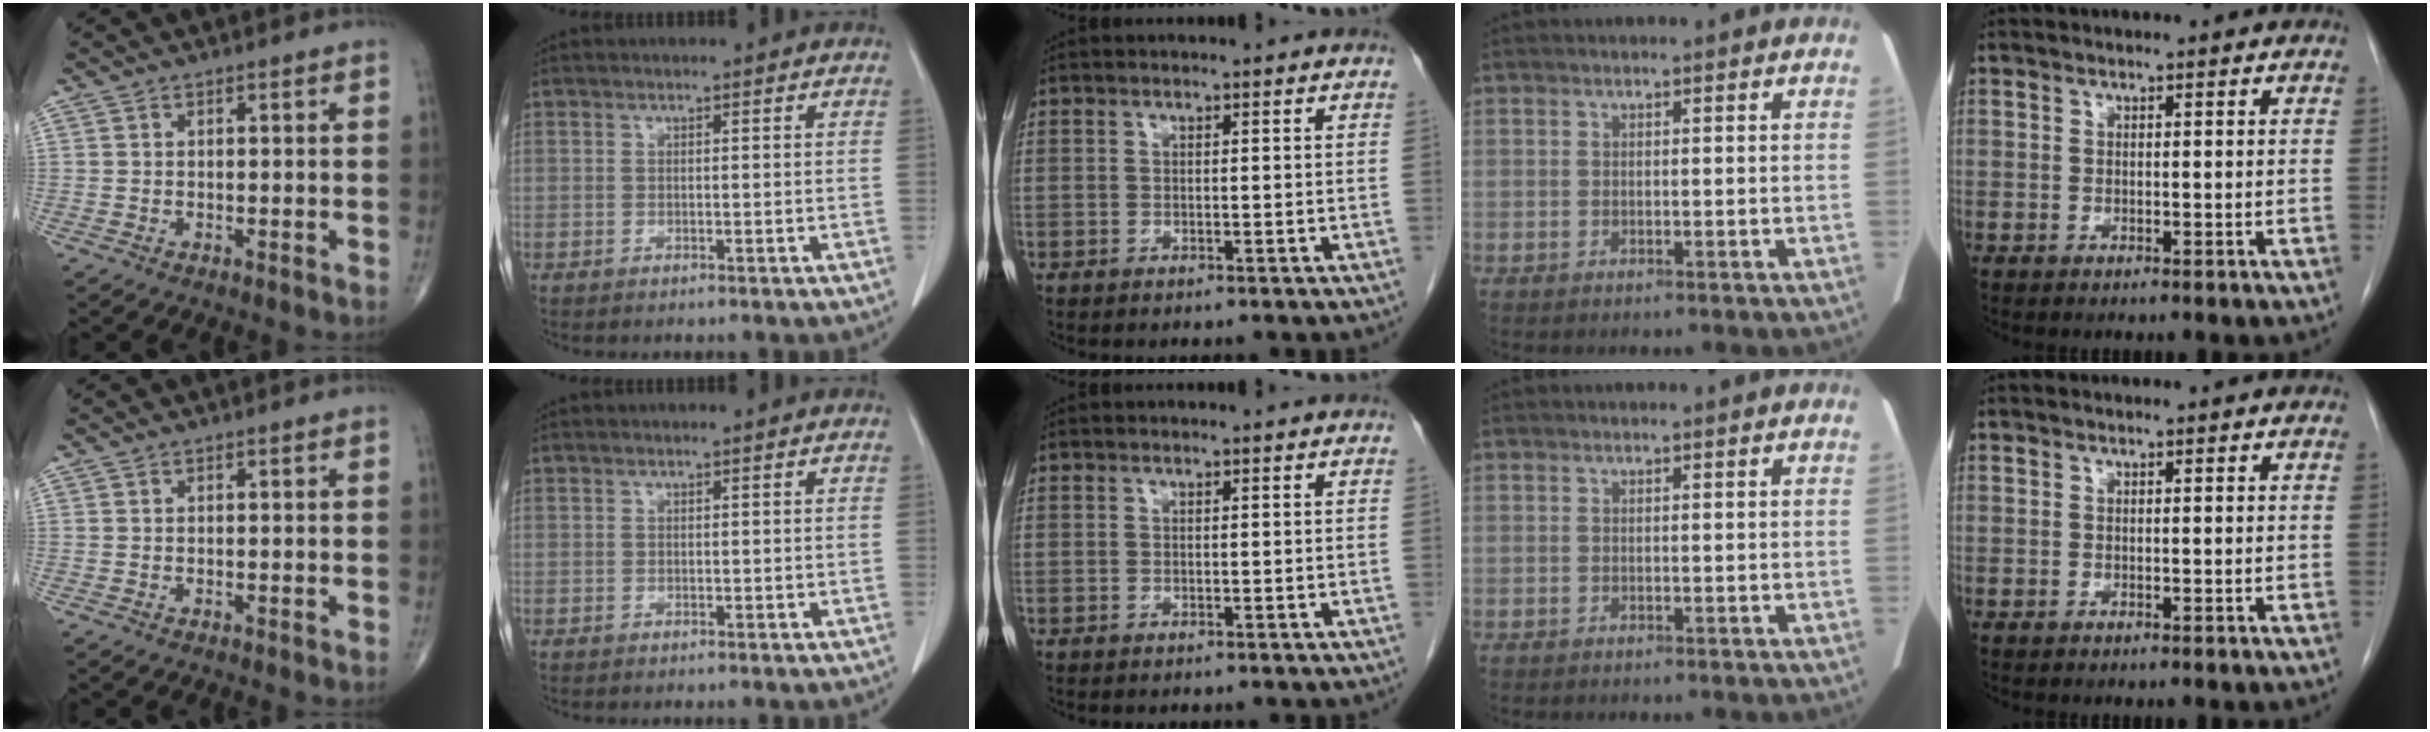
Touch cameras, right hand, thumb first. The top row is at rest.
{}